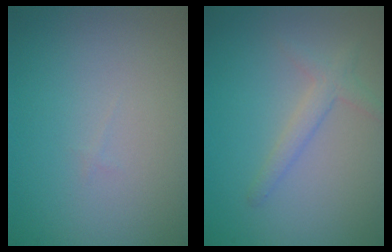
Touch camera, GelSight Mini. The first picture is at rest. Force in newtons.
{"total": 1.9, "press": 1.9, "slide": 0.1}